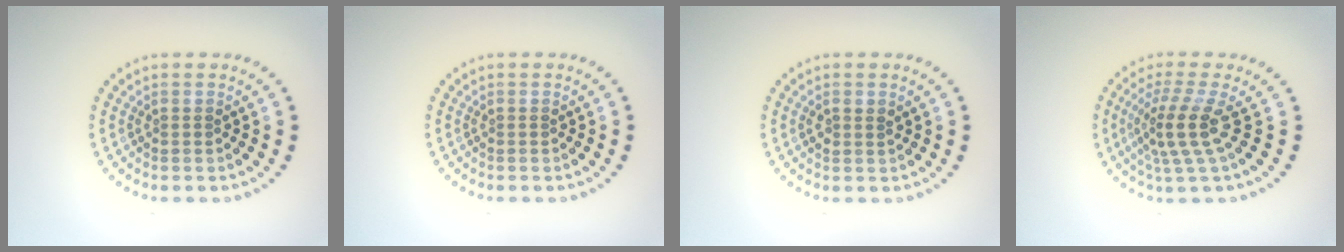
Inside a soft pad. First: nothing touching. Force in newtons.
{"total": 0.0}
{"total": 1.0, "press": 0.9, "slide": 0.4}
{"total": 3.8, "press": 2.7, "slide": 2.7}